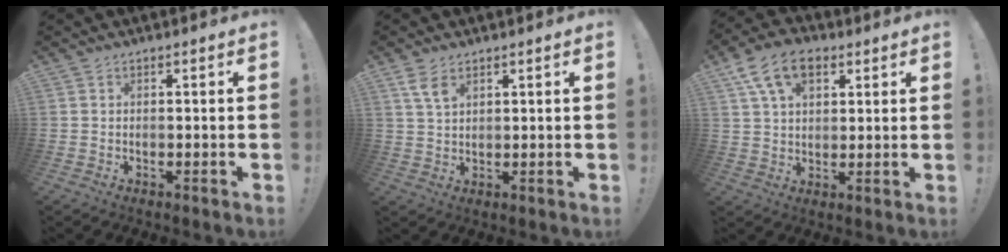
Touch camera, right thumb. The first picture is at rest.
{"total": 5.0, "force": [2.9, 2.3, 3.3], "torque": [-0.054, -0.012, 0.053]}
{"total": 11.5, "force": [5.4, 7.0, 7.4], "torque": [-0.128, 0.000, 0.103]}